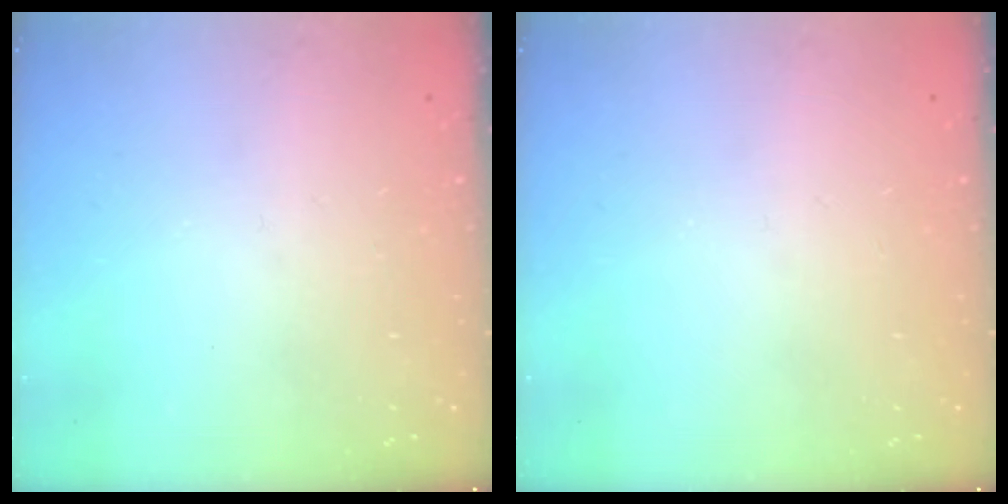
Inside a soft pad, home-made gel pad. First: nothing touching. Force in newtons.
{"total": 0.0}